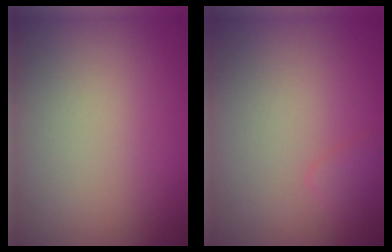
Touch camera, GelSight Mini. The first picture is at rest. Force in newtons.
{"total": 1.1, "press": 1.1, "slide": 0.0}